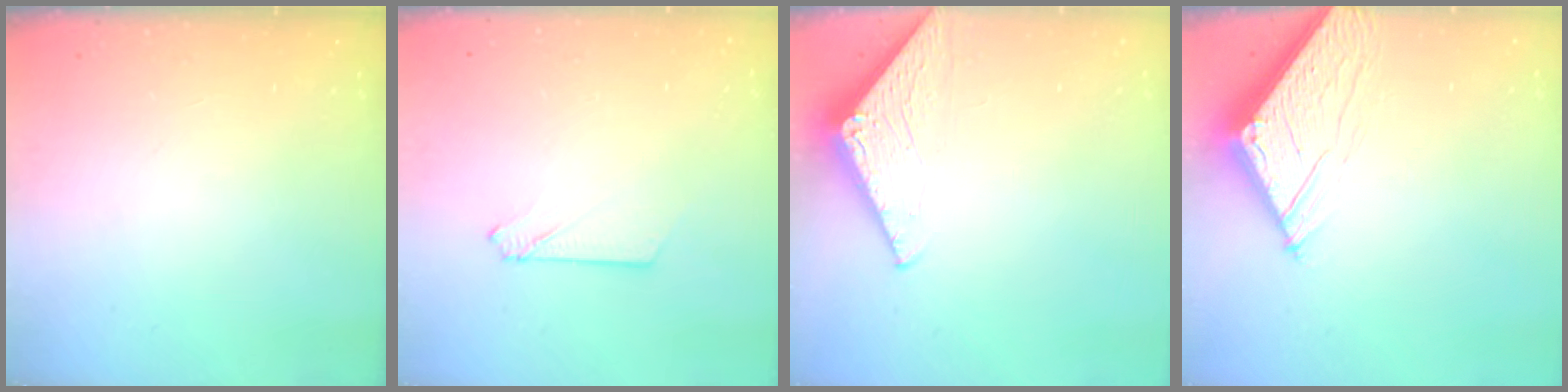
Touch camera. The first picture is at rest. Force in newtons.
{"total": 2.6, "press": 2.6, "slide": 0.3}
{"total": 3.1, "press": 3.1, "slide": 0.2}
{"total": 6.6, "press": 6.6, "slide": 0.7}